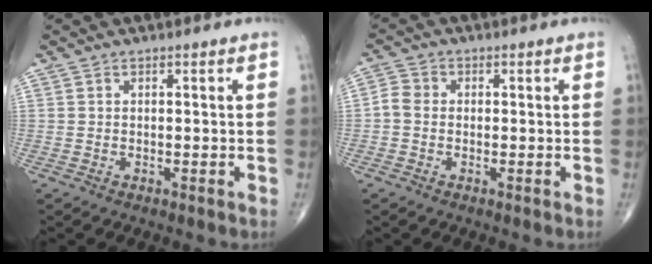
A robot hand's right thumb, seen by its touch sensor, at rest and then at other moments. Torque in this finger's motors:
{"motor_torque": [-0.25, 0.22, 0.12, -0.03, 0.04]}